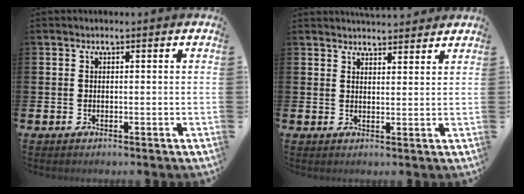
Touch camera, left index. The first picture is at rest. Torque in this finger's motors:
{"motor_torque": [0.25, -0.25, 0.37, 0.07]}